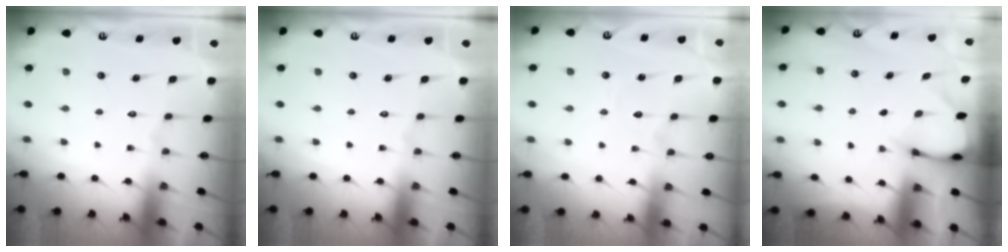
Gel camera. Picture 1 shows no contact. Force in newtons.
{"total": 0.0}
{"total": 3.9, "press": 3.9, "slide": 0.3}
{"total": 2.5, "press": 2.5, "slide": 0.1}